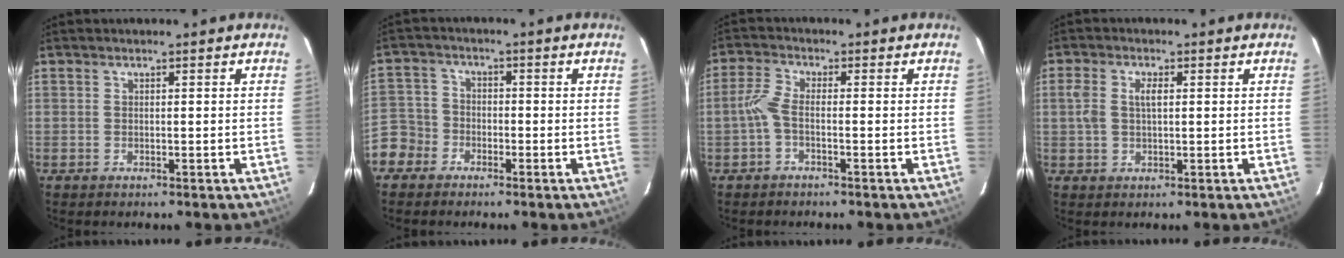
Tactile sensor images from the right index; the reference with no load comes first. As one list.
[{"total": 6.2, "force": [-3.8, 4.9, 0.6], "torque": [-0.017, 0.023, -0.084]}, {"total": 3.0, "force": [-1.3, 0.8, 2.6], "torque": [-0.068, 0.007, -0.029]}, {"total": 3.9, "force": [0.6, 2.1, 3.2], "torque": [-0.065, 0.008, 0.011]}]